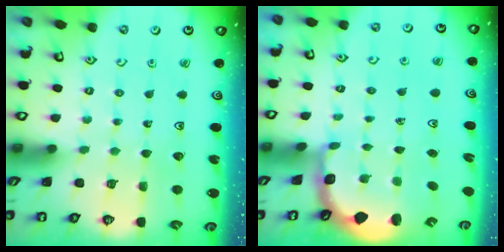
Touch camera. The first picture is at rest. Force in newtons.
{"total": 2.2, "press": 2.0, "slide": 1.1}